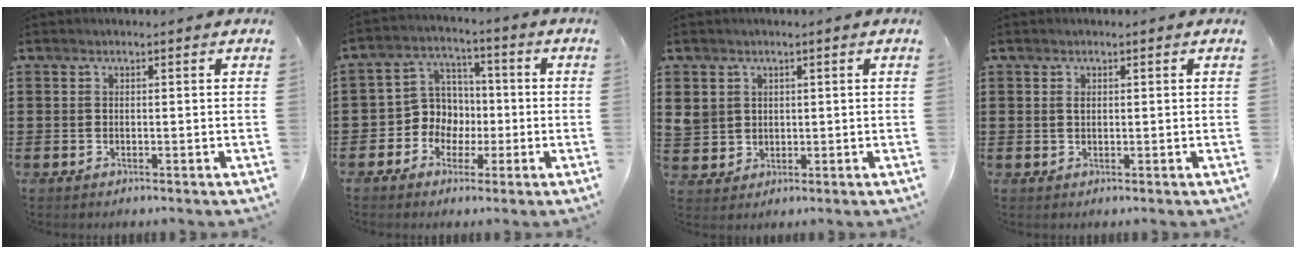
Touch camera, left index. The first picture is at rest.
{"total": 6.9, "force": [-1.2, 6.6, 1.5], "torque": [-0.067, 0.006, -0.025]}
{"total": 3.5, "force": [1.3, 3.1, 0.7], "torque": [-0.036, 0.008, 0.021]}
{"total": 1.0, "force": [0.3, 0.6, 0.6], "torque": [-0.014, 0.004, 0.006]}